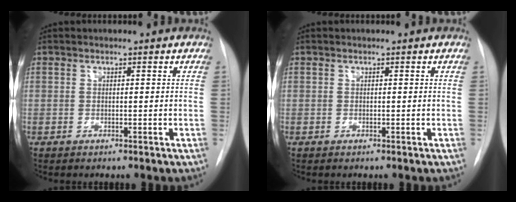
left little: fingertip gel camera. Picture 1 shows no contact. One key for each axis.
{"total": 0.0}